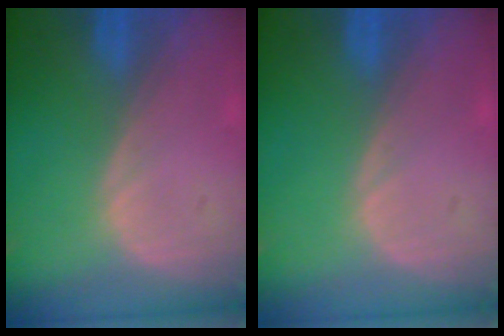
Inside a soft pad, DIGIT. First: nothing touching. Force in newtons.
{"total": 0.0}